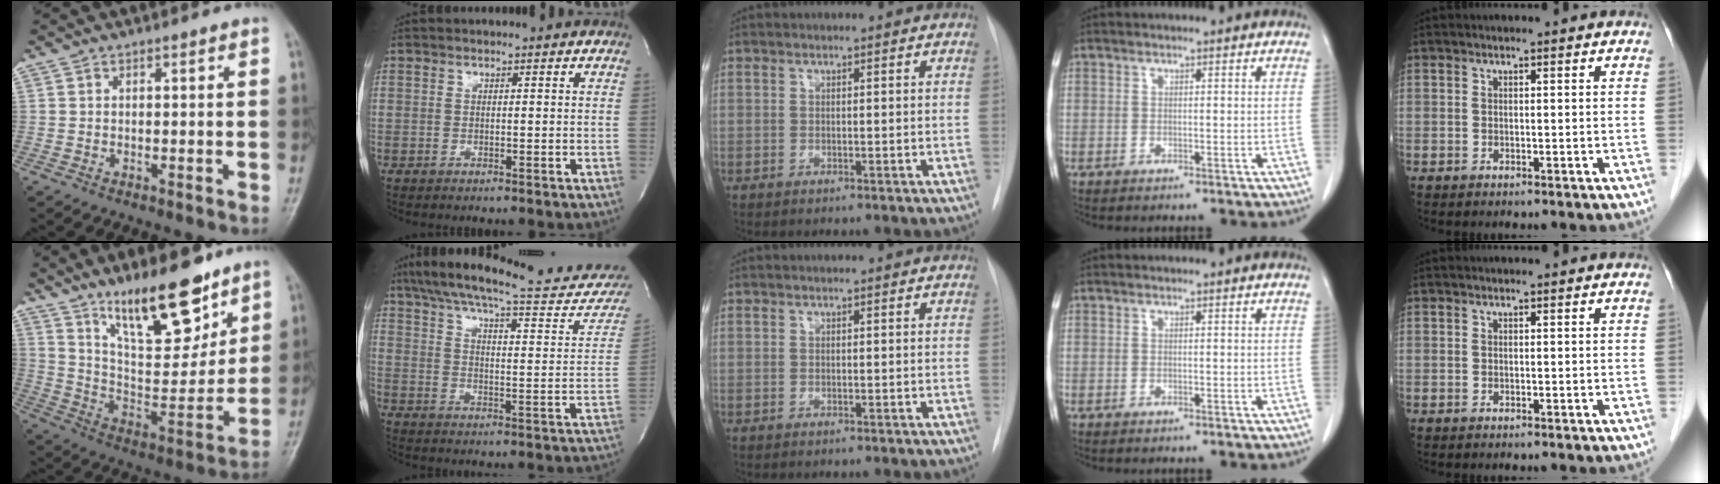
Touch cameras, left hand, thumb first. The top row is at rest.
{"thumb": {"total": 18.3, "force": [12.5, 6.3, 11.8], "torque": [-0.142, -0.084, 0.220]}, "index": {"total": 26.0, "force": [22.6, 3.9, 12.2], "torque": [-0.185, -0.044, 0.289]}}